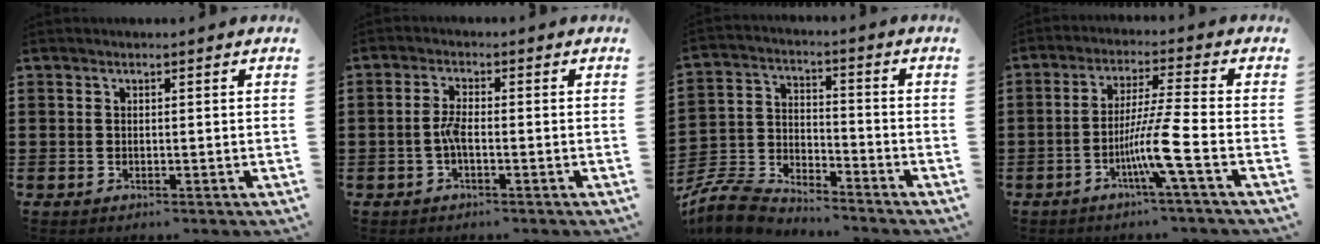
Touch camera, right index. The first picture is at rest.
{"total": 2.8, "force": [-0.9, 0.6, 2.6], "torque": [-0.063, -0.002, -0.021]}
{"total": 7.1, "force": [-6.9, 1.2, 1.3], "torque": [-0.050, 0.002, -0.143]}
{"total": 8.5, "force": [-3.6, -0.6, 7.6], "torque": [-0.147, -0.012, -0.070]}